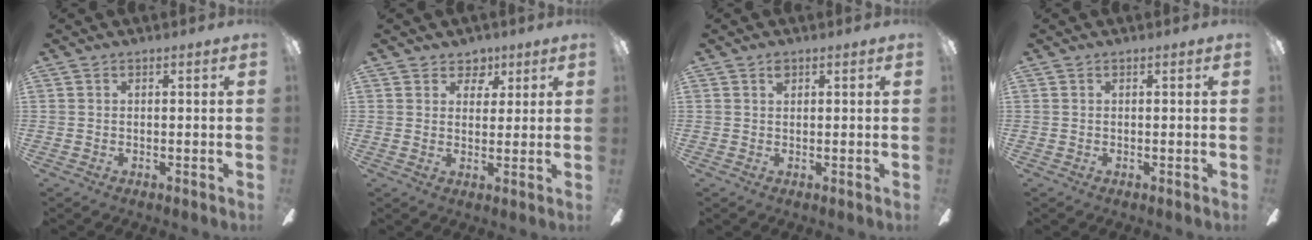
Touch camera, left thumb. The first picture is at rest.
{"total": 5.0, "force": [3.4, 3.6, 0.7], "torque": [0.002, -0.014, 0.058]}
{"total": 1.3, "force": [0.9, 0.7, 0.7], "torque": [-0.016, 0.002, 0.016]}
{"total": 0.0}